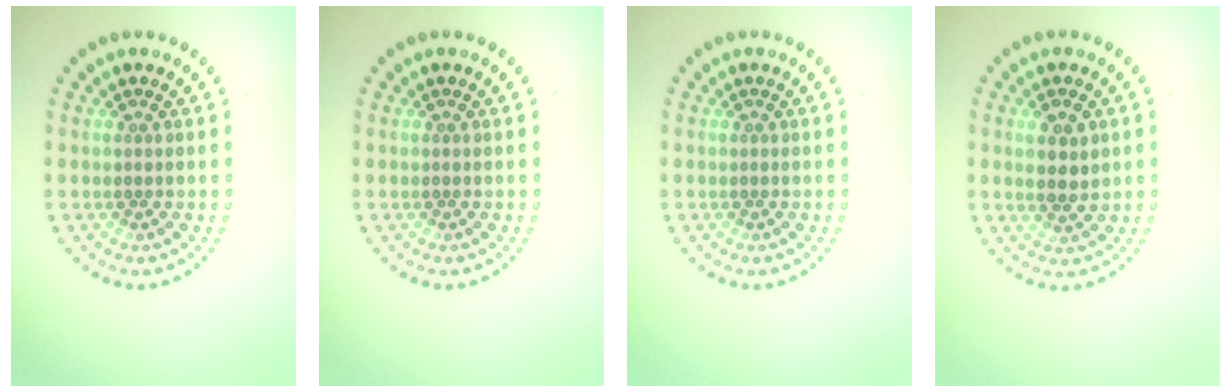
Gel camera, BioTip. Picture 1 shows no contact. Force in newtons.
{"total": 0.0}
{"total": 0.0}
{"total": 2.6, "press": 2.5, "slide": 0.3}